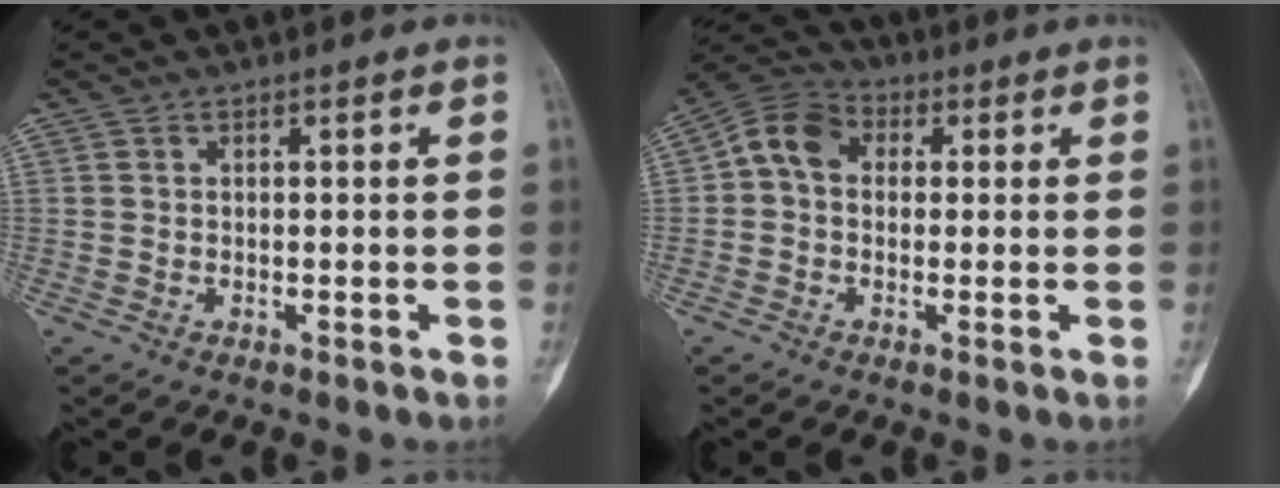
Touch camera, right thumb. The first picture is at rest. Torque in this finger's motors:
{"motor_torque": [0.04, 0.04, 0.38, -0.35, 0.03]}